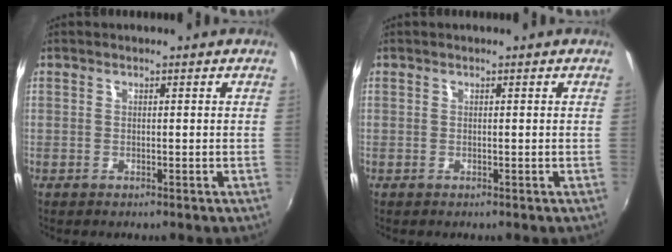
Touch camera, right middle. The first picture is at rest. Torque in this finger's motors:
{"motor_torque": [0.00, 0.00, 0.00, 0.00]}